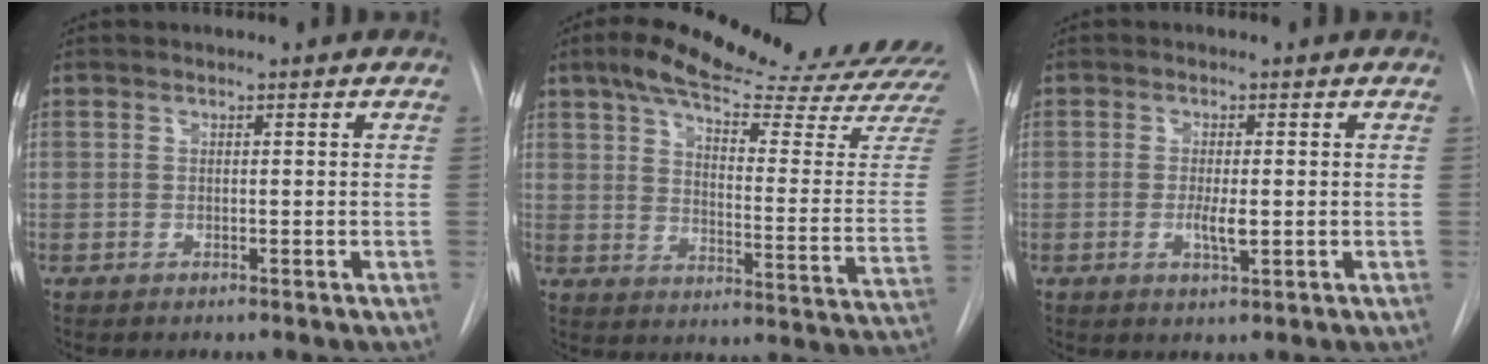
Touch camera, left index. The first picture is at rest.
{"total": 27.2, "force": [23.3, 2.0, 13.9], "torque": [-0.211, -0.071, 0.296]}
{"total": 2.6, "force": [-0.3, 0.5, 2.6], "torque": [-0.049, -0.005, -0.005]}